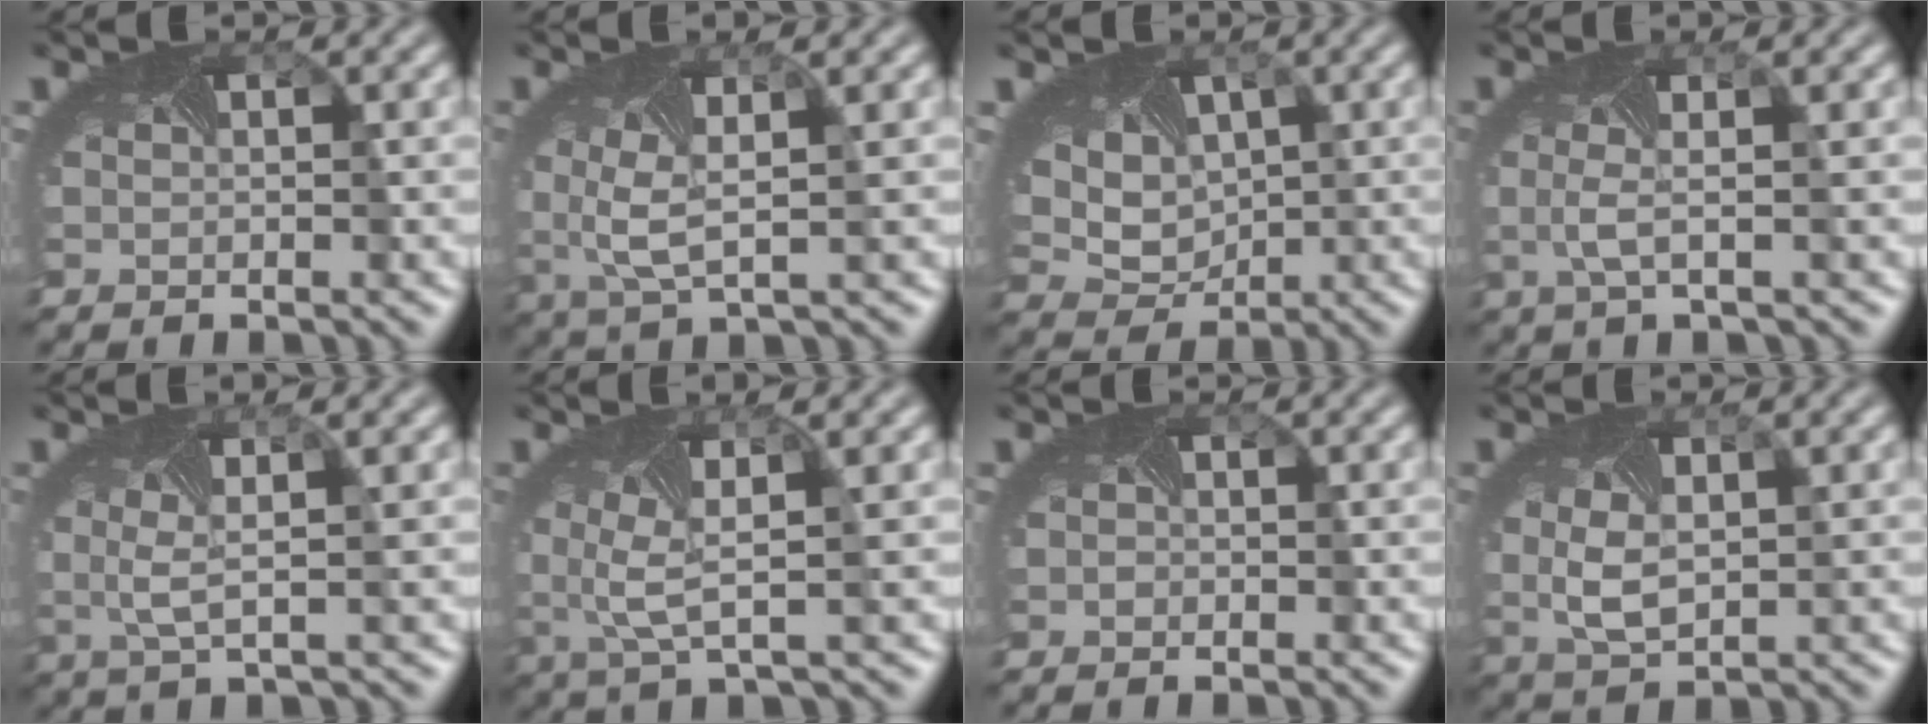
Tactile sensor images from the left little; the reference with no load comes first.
{"total": 3.5, "force": [0.5, 0.9, 3.3], "torque": [-0.091, -0.002, 0.007]}
{"total": 6.3, "force": [1.9, 4.8, 3.6], "torque": [-0.071, 0.009, 0.028]}
{"total": 1.8, "force": [-0.1, -0.3, 1.7], "torque": [-0.047, 0.000, -0.002]}
{"total": 2.1, "force": [0.4, 0.0, 2.1], "torque": [-0.053, 0.001, 0.007]}
{"total": 3.5, "force": [0.4, 0.7, 3.4], "torque": [-0.090, -0.001, 0.006]}
{"total": 0.0}
{"total": 3.0, "force": [0.2, 1.6, 2.6], "torque": [-0.070, -0.002, 0.010]}